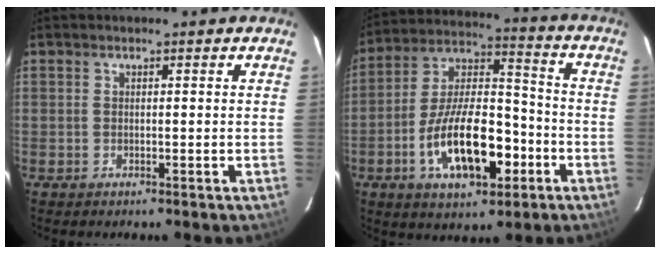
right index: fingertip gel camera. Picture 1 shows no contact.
{"total": 17.6, "force": [-6.7, 7.8, 14.3], "torque": [-0.270, 0.011, -0.106]}